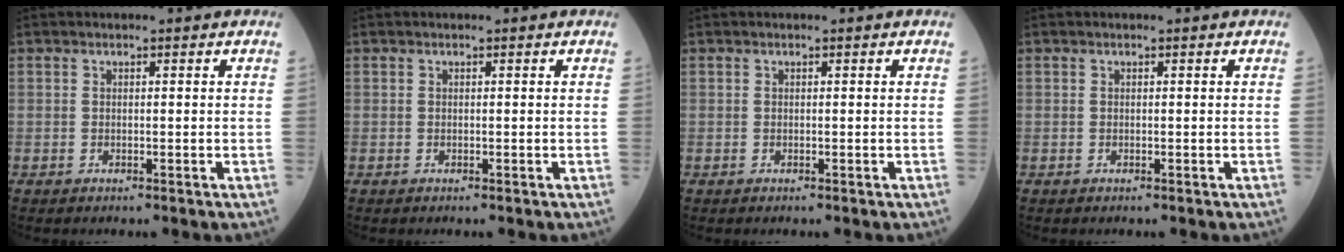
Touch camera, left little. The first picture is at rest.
{"total": 0.0}
{"total": 0.0}
{"total": 0.0}